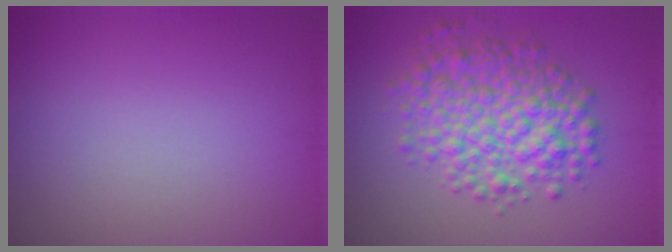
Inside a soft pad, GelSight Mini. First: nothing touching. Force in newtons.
{"total": 6.0, "press": 6.0, "slide": 0.1}